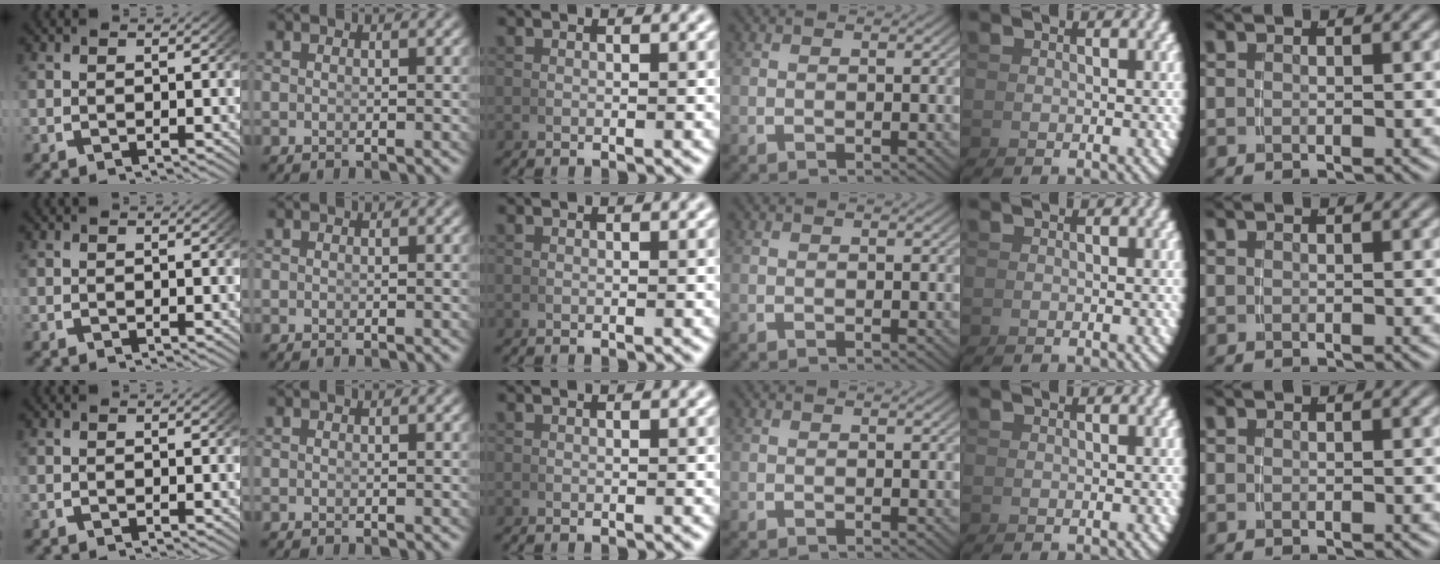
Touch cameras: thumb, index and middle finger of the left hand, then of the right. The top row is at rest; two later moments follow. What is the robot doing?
{"motion": "lift_and_place", "object": "dispenser bottle"}